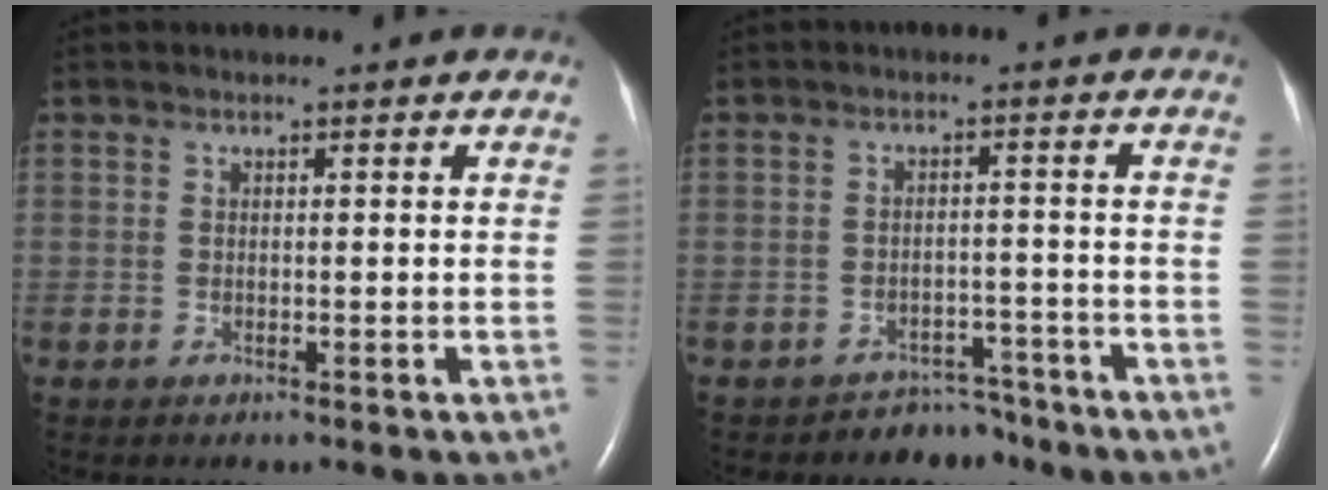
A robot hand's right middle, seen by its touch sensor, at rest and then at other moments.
{"total": 4.2, "force": [-3.7, 1.9, -0.9], "torque": [0.015, 0.018, -0.055]}